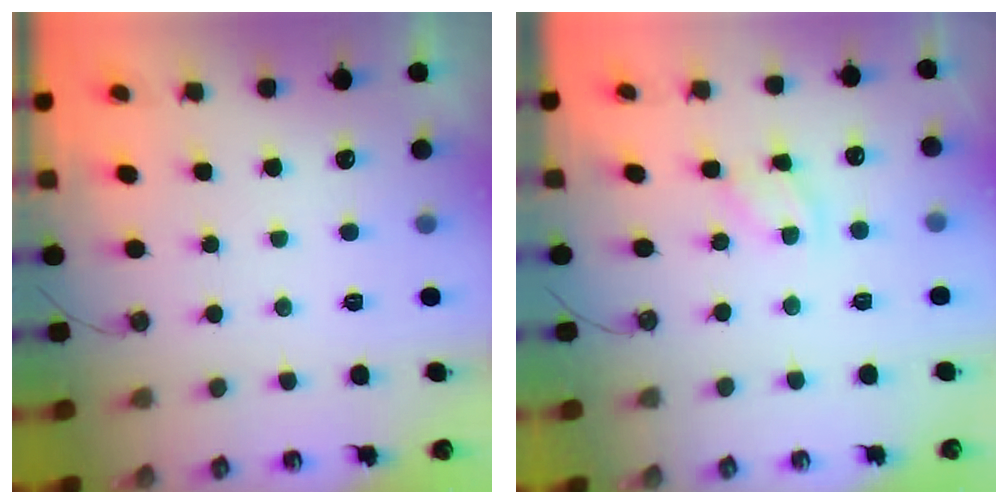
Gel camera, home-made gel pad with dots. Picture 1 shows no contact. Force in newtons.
{"total": 4.0, "press": 4.0, "slide": 0.3}